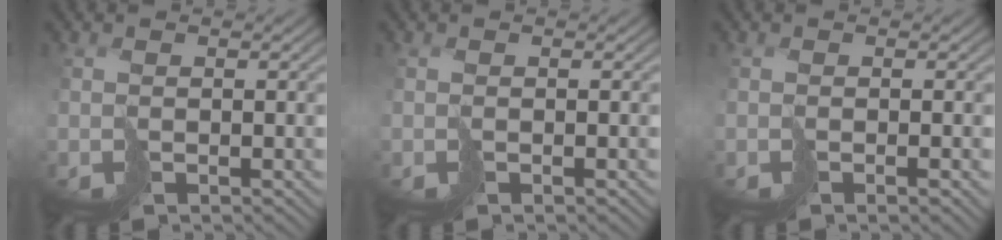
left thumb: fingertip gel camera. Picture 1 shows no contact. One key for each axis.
{"total": 0.0}
{"total": 1.7, "fx": -0.5, "fy": 0.2, "fz": 1.6, "tx": -0.024, "ty": -0.002, "tz": -0.011}